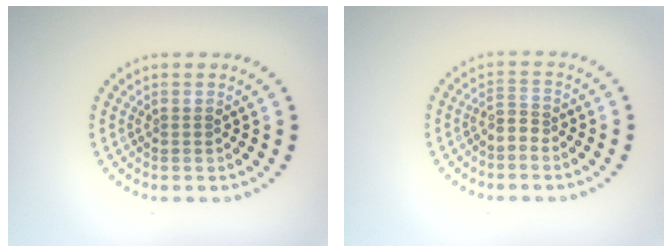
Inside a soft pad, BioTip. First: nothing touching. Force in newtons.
{"total": 1.7, "press": 1.2, "slide": 1.2}